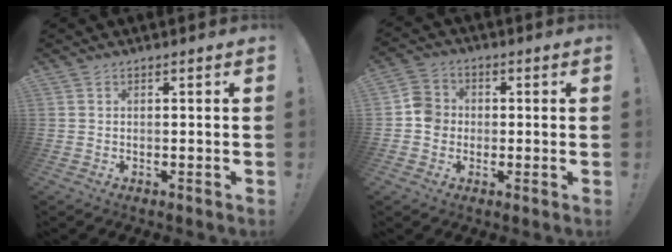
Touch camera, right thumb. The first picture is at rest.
{"total": 7.3, "force": [-1.1, 6.6, 2.9], "torque": [-0.040, 0.022, -0.018]}